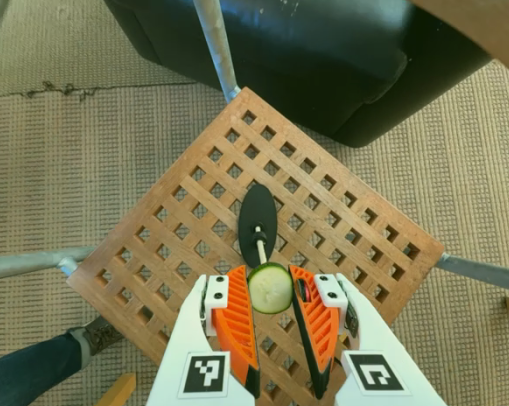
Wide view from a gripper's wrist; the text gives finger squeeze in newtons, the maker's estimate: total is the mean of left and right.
{"total": 9.2, "left": 9.3, "right": 9.1}